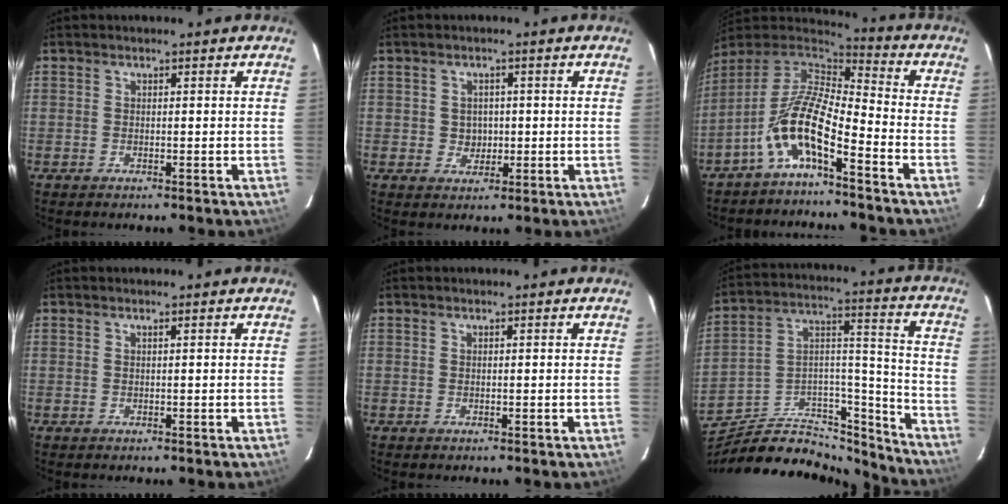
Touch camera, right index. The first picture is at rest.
{"total": 2.8, "force": [0.0, 2.7, 0.6], "torque": [-0.009, 0.009, 0.004]}
{"total": 11.0, "force": [-6.4, 2.7, 8.6], "torque": [-0.177, 0.012, -0.130]}
{"total": 0.0}
{"total": 0.0}
{"total": 23.9, "force": [-20.1, 9.8, 8.5], "torque": [-0.146, 0.074, -0.292]}